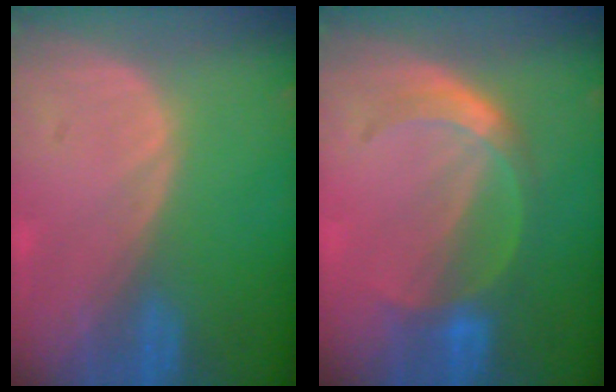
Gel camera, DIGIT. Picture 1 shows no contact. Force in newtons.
{"total": 5.1, "press": 5.0, "slide": 0.7}